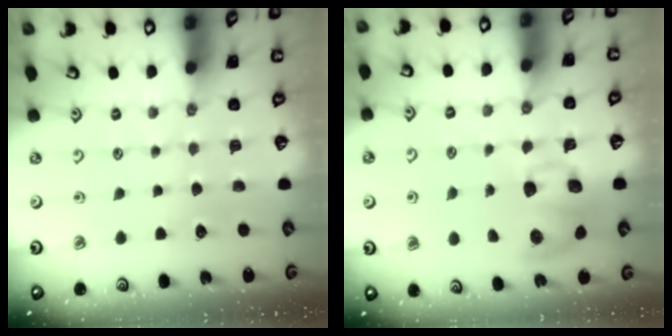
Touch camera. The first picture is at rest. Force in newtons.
{"total": 9.2, "press": 9.1, "slide": 1.4}